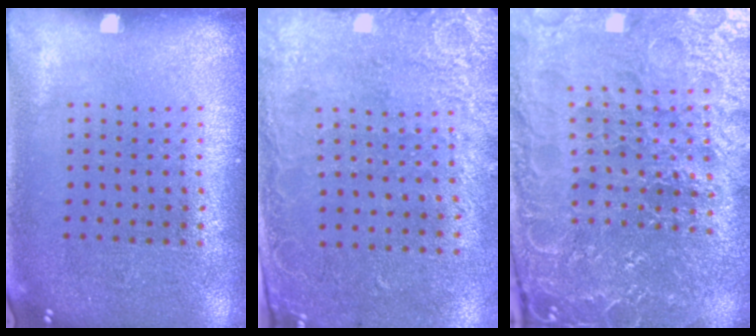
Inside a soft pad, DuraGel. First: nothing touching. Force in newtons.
{"total": 2.6, "press": 2.0, "slide": 1.7}
{"total": 4.9, "press": 4.7, "slide": 1.4}